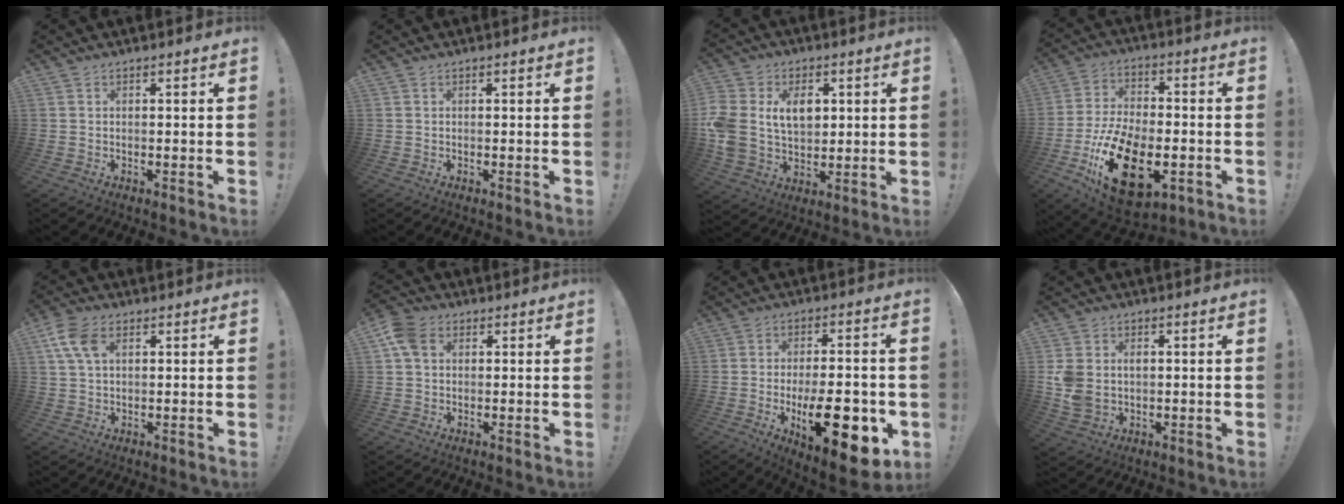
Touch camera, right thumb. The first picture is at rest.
{"total": 0.0}
{"total": 13.5, "force": [3.2, 10.4, 8.0], "torque": [-0.149, -0.010, 0.062]}
{"total": 22.3, "force": [-8.1, 12.3, 16.8], "torque": [-0.318, 0.045, -0.123]}
{"total": 8.3, "force": [3.1, 5.1, 5.8], "torque": [-0.120, 0.000, 0.061]}
{"total": 7.1, "force": [2.3, 5.3, 4.1], "torque": [-0.076, 0.004, 0.048]}
{"total": 19.4, "force": [-5.5, 8.2, 16.7], "torque": [-0.226, 0.022, -0.073]}
{"total": 6.2, "force": [1.3, 4.9, 3.6], "torque": [-0.069, -0.004, 0.022]}